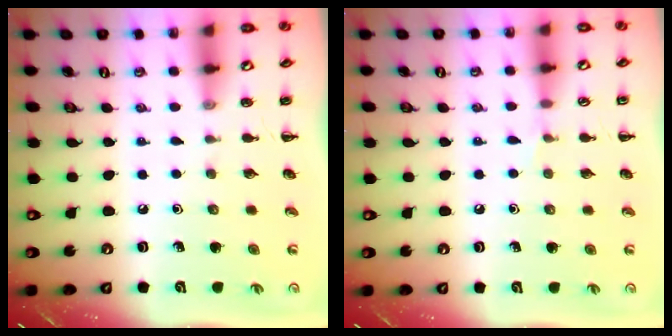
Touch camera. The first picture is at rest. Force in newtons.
{"total": 3.0, "press": 2.8, "slide": 0.9}